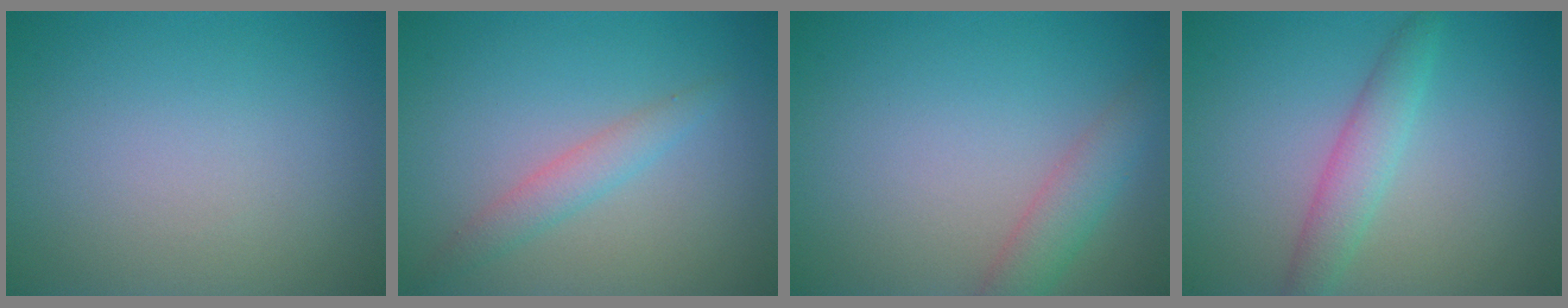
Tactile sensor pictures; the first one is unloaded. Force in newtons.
{"total": 2.0, "press": 2.0, "slide": 0.2}
{"total": 2.8, "press": 2.8, "slide": 0.2}
{"total": 2.8, "press": 2.8, "slide": 0.2}